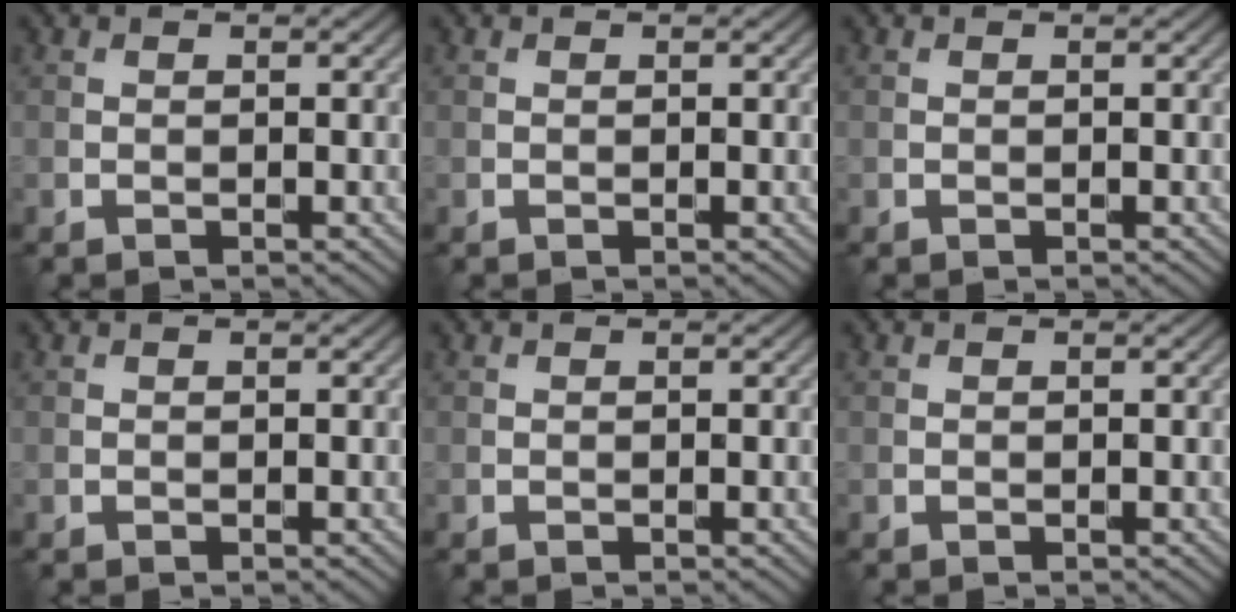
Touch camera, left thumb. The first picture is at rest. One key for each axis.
{"total": 0.0}
{"total": 0.0}
{"total": 0.0}
{"total": 0.0}
{"total": 0.0}